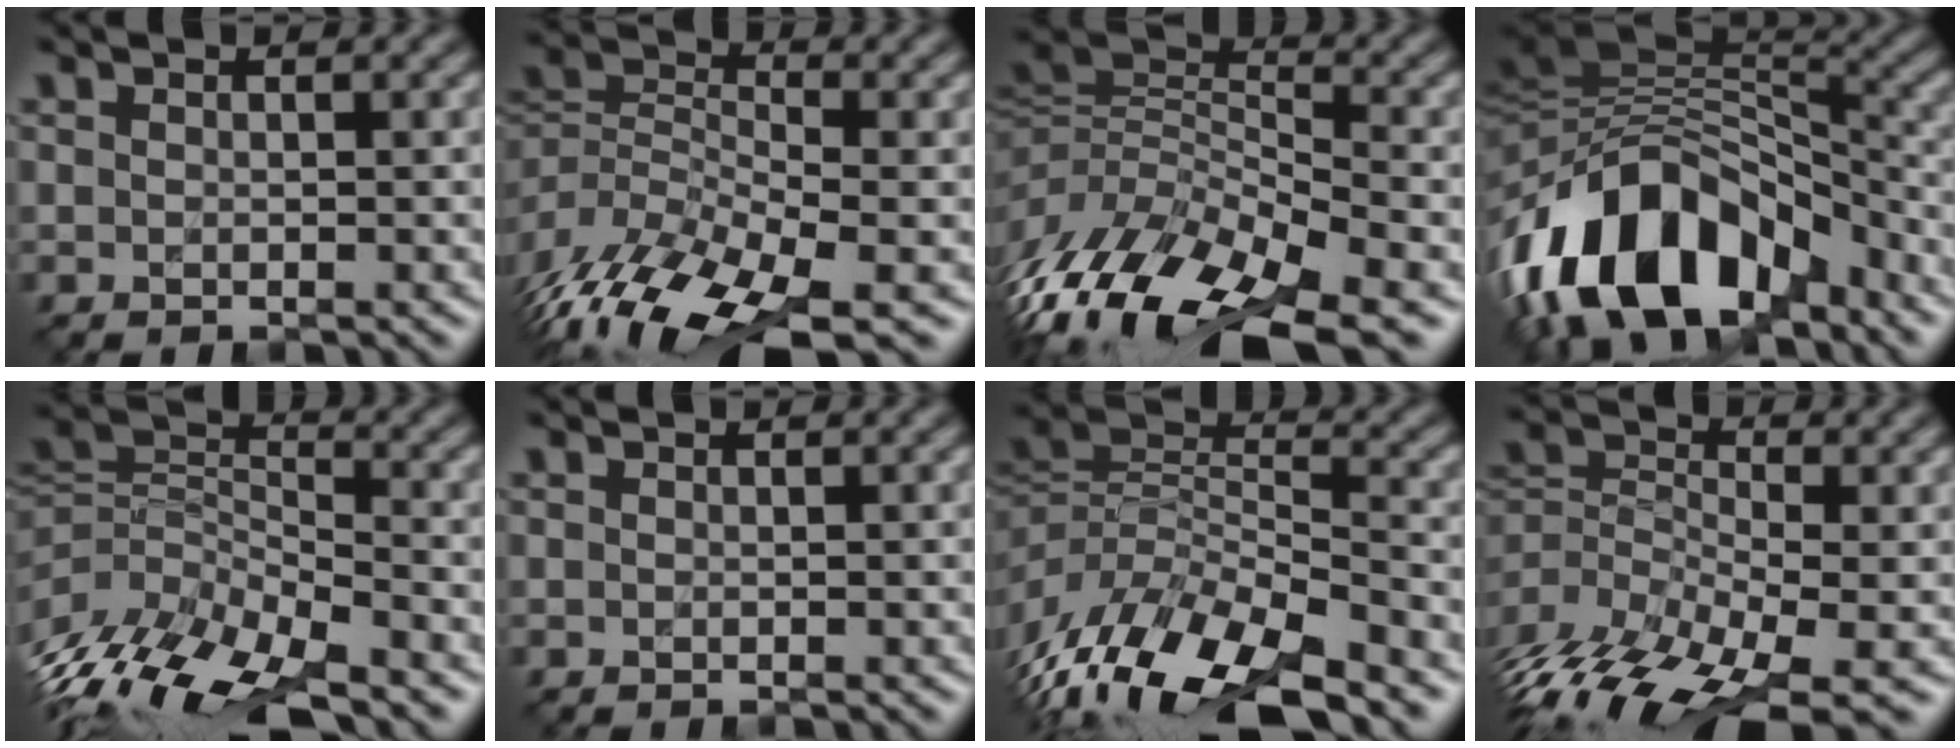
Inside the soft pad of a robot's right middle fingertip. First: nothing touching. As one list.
[{"total": 10.4, "force": [-6.4, 4.0, 7.2], "torque": [-0.140, -0.009, -0.117]}, {"total": 13.7, "force": [-7.5, 5.7, 9.9], "torque": [-0.208, 0.008, -0.140]}, {"total": 13.4, "force": [-7.5, 7.3, 8.4], "torque": [-0.149, 0.017, -0.135]}, {"total": 10.5, "force": [-6.3, 4.4, 7.1], "torque": [-0.146, -0.011, -0.112]}, {"total": 0.0}, {"total": 11.8, "force": [-6.8, 4.8, 8.4], "torque": [-0.169, -0.004, -0.117]}, {"total": 11.1, "force": [-7.1, 4.5, 7.2], "torque": [-0.161, -0.008, -0.124]}]